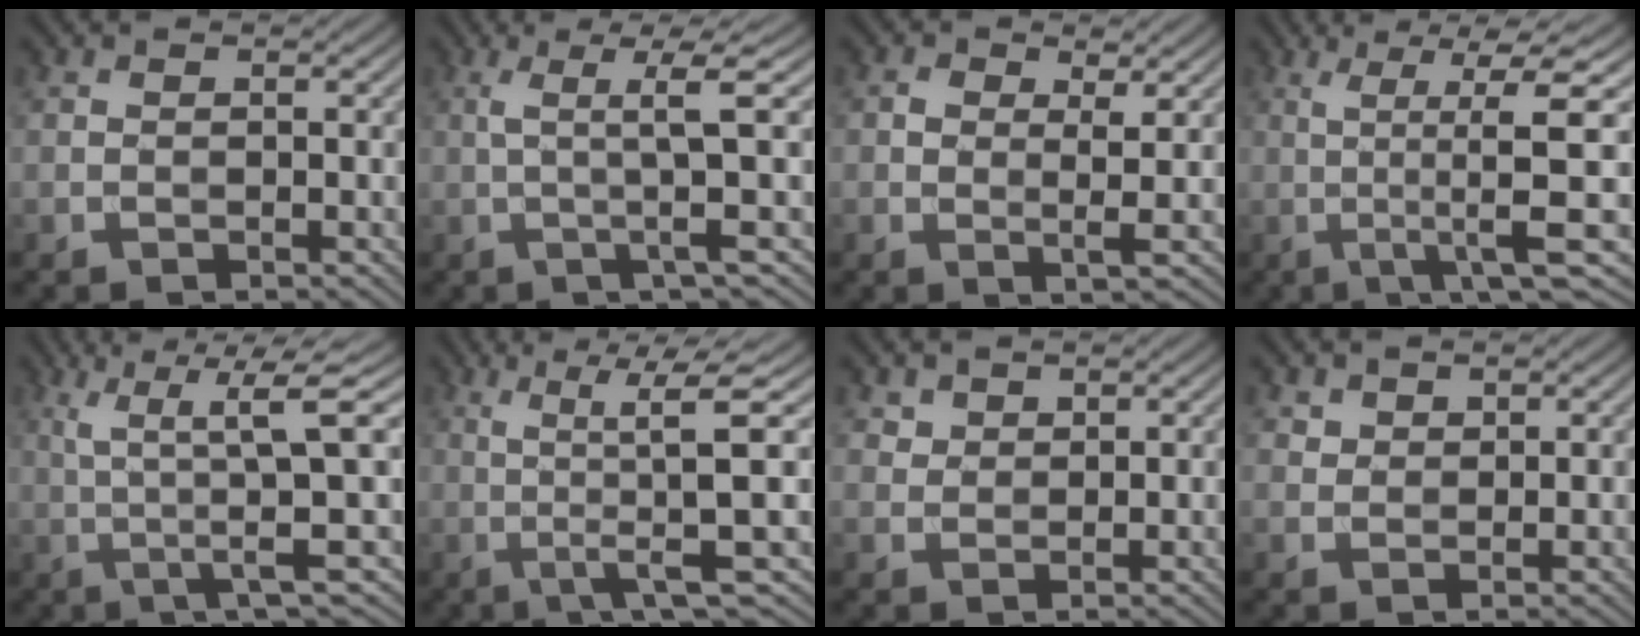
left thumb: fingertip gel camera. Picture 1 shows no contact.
{"total": 6.0, "force": [0.4, 0.2, 6.0], "torque": [-0.113, 0.014, 0.003]}
{"total": 3.1, "force": [0.7, 0.8, 2.9], "torque": [-0.060, -0.001, 0.011]}
{"total": 11.4, "force": [-0.3, 1.2, 11.3], "torque": [-0.176, 0.030, 0.003]}
{"total": 8.7, "force": [1.0, 1.0, 8.6], "torque": [-0.156, 0.010, 0.022]}
{"total": 9.8, "force": [-0.3, 0.8, 9.8], "torque": [-0.162, 0.021, -0.002]}
{"total": 2.0, "force": [1.5, 1.3, 0.5], "torque": [-0.015, -0.004, 0.034]}
{"total": 1.8, "force": [1.3, 1.2, 0.5], "torque": [-0.014, -0.003, 0.026]}